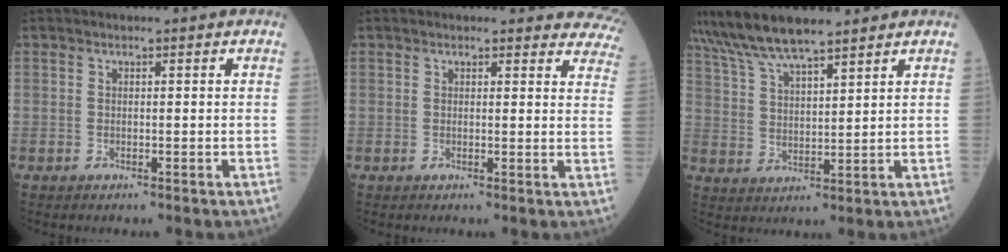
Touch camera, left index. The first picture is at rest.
{"total": 10.6, "force": [10.2, 2.9, 1.3], "torque": [0.036, -0.040, 0.067]}
{"total": 9.4, "force": [8.1, 1.1, 4.7], "torque": [-0.100, 0.023, 0.156]}